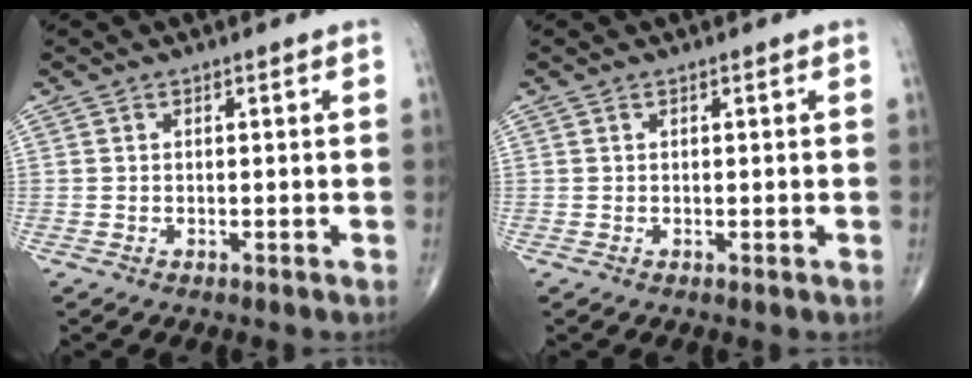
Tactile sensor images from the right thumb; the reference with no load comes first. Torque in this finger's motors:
{"motor_torque": [1.13, 0.92, -0.15, -0.04, 0.04]}